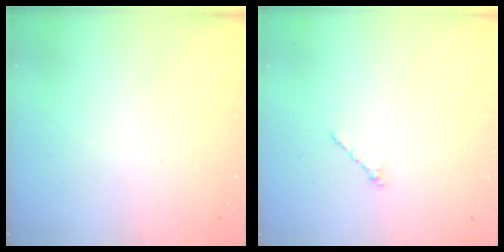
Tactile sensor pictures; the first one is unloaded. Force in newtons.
{"total": 1.2, "press": 1.1, "slide": 0.5}